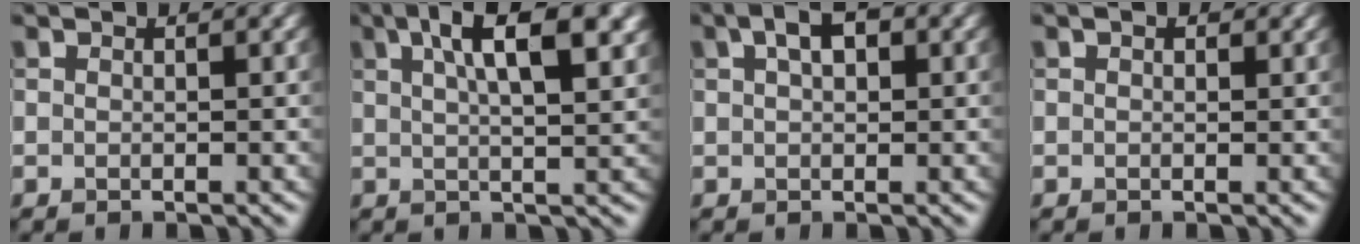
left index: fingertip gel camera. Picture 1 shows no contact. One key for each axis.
{"total": 8.6, "fx": 3.5, "fy": 2.8, "fz": 7.3, "tx": -0.092, "ty": 0.021, "tz": 0.047}
{"total": 3.2, "fx": 1.2, "fy": 1.7, "fz": 2.4, "tx": -0.040, "ty": 0.010, "tz": 0.017}
{"total": 0.8, "fx": 0.4, "fy": 0.5, "fz": 0.5, "tx": -0.005, "ty": 0.000, "tz": 0.003}